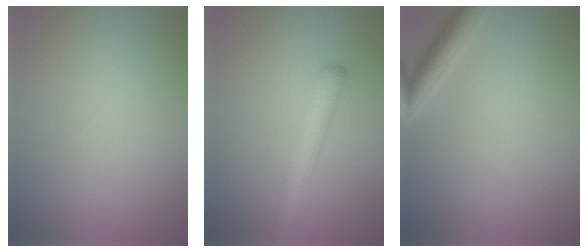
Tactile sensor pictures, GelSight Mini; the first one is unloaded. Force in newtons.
{"total": 3.4, "press": 3.4, "slide": 0.1}
{"total": 2.8, "press": 2.8, "slide": 0.2}